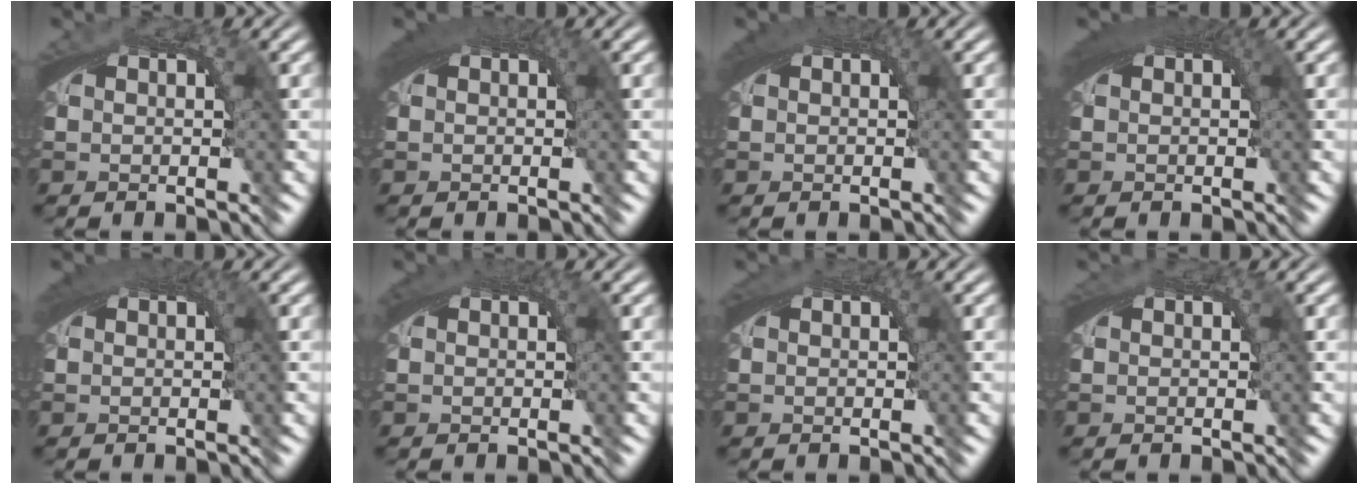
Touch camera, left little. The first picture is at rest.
{"total": 2.6, "force": [1.1, 0.7, 2.3], "torque": [-0.029, 0.009, 0.016]}
{"total": 2.0, "force": [0.9, 0.3, 1.8], "torque": [-0.023, 0.007, 0.014]}
{"total": 3.0, "force": [1.2, 0.8, 2.6], "torque": [-0.029, 0.012, 0.016]}
{"total": 2.3, "force": [1.0, 0.5, 2.0], "torque": [-0.024, 0.009, 0.015]}
{"total": 1.5, "force": [0.7, 0.1, 1.3], "torque": [-0.018, 0.005, 0.012]}
{"total": 1.1, "force": [0.5, 0.1, 0.9], "torque": [-0.014, 0.004, 0.009]}
{"total": 0.7, "force": [0.3, 0.2, 0.7], "torque": [-0.011, 0.002, 0.005]}